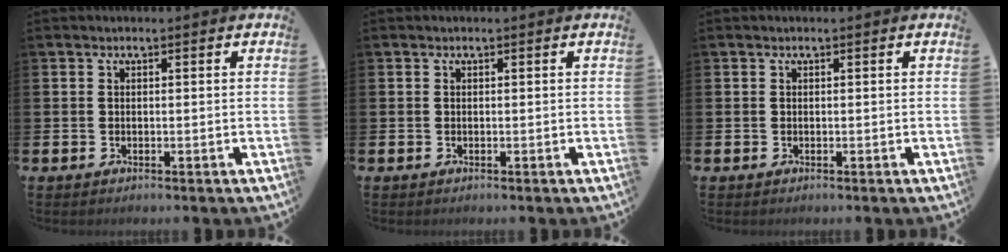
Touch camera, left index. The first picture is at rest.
{"total": 0.0}
{"total": 0.0}